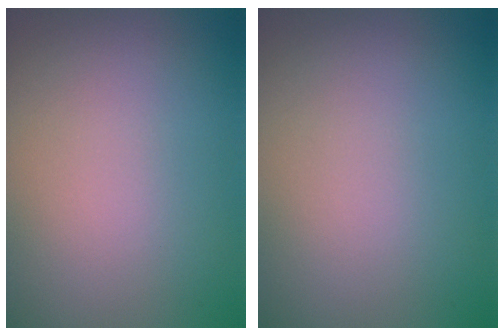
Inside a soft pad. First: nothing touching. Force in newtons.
{"total": 0.0}